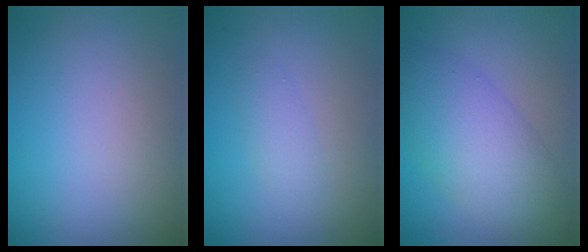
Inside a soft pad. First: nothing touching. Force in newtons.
{"total": 1.3, "press": 1.3, "slide": 0.1}
{"total": 6.2, "press": 6.2, "slide": 0.2}